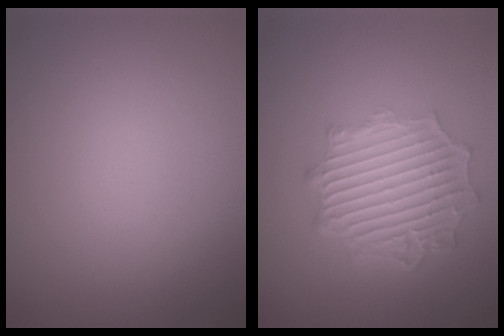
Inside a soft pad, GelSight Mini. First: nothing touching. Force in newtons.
{"total": 7.0, "press": 5.1, "slide": 4.8}